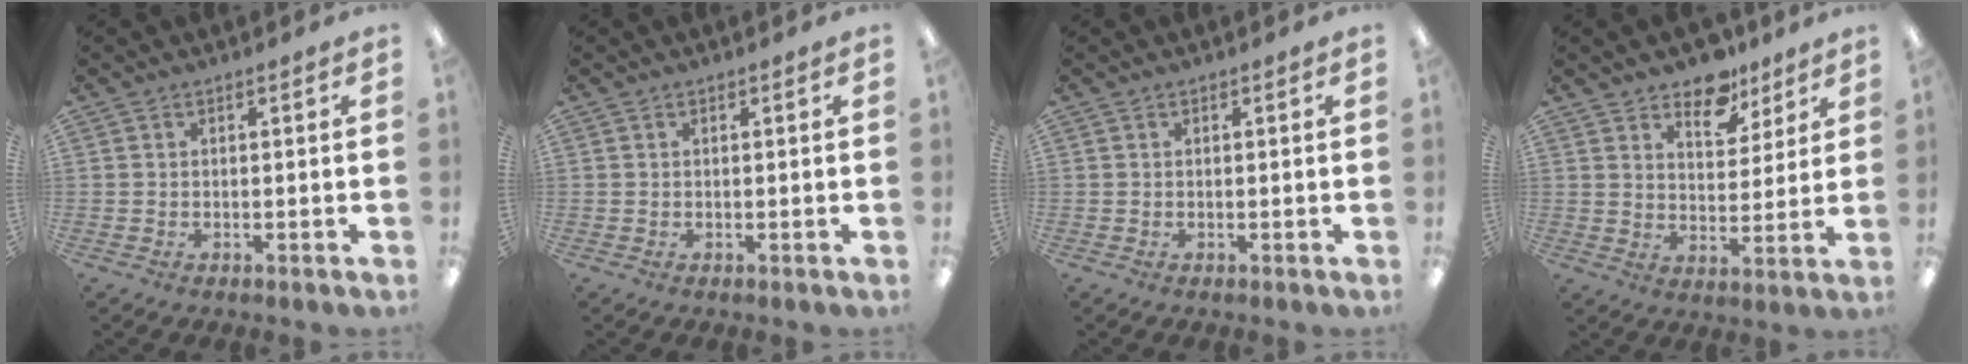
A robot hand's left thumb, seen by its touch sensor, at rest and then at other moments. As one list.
[{"total": 0.0}, {"total": 0.0}, {"total": 10.1, "force": [7.9, 5.5, 3.2], "torque": [-0.036, -0.051, 0.143]}]